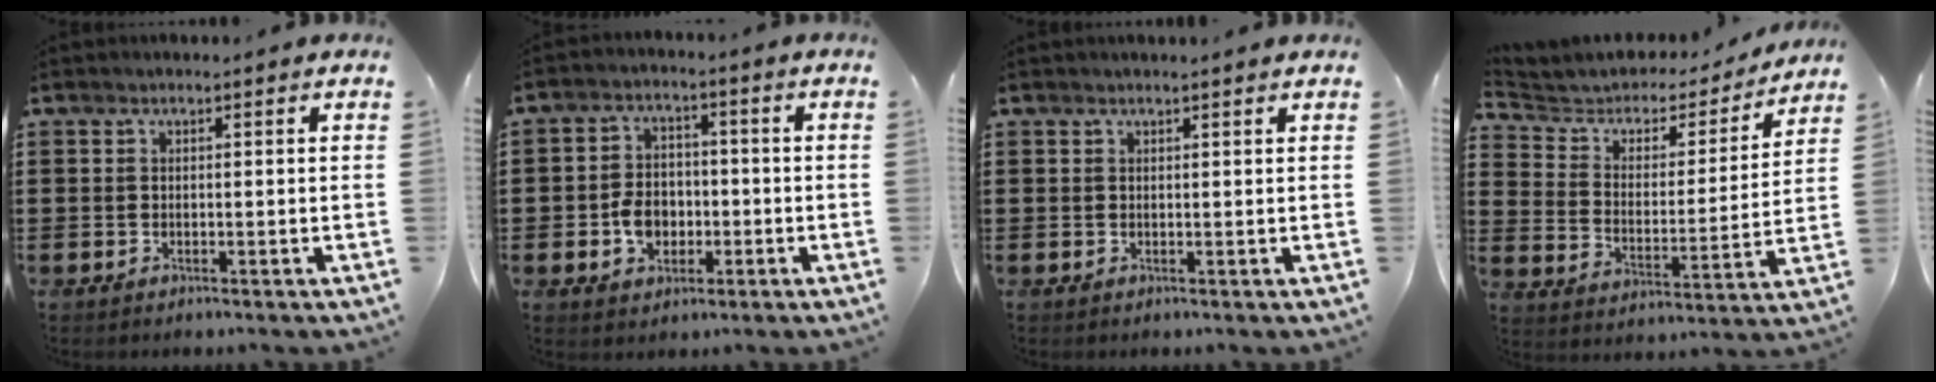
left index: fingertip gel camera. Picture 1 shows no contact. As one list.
[{"total": 5.8, "force": [-1.4, 4.4, 3.6], "torque": [-0.070, 0.005, -0.028]}, {"total": 0.9, "force": [0.8, -0.1, 0.5], "torque": [-0.010, -0.001, 0.015]}, {"total": 4.2, "force": [3.4, 2.4, 0.7], "torque": [-0.042, -0.023, 0.051]}]